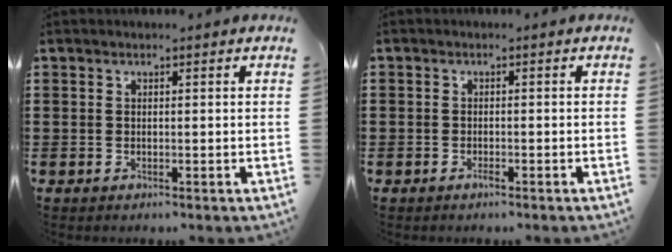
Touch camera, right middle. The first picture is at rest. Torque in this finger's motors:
{"motor_torque": [0.12, 0.01, -0.39, -0.14]}